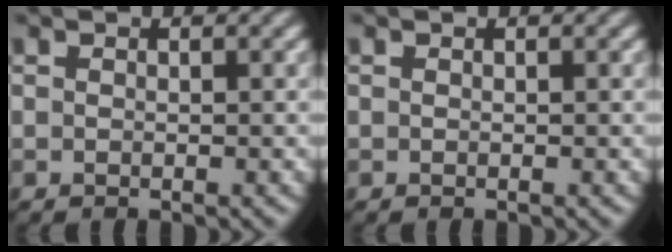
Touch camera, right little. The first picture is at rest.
{"total": 0.0}